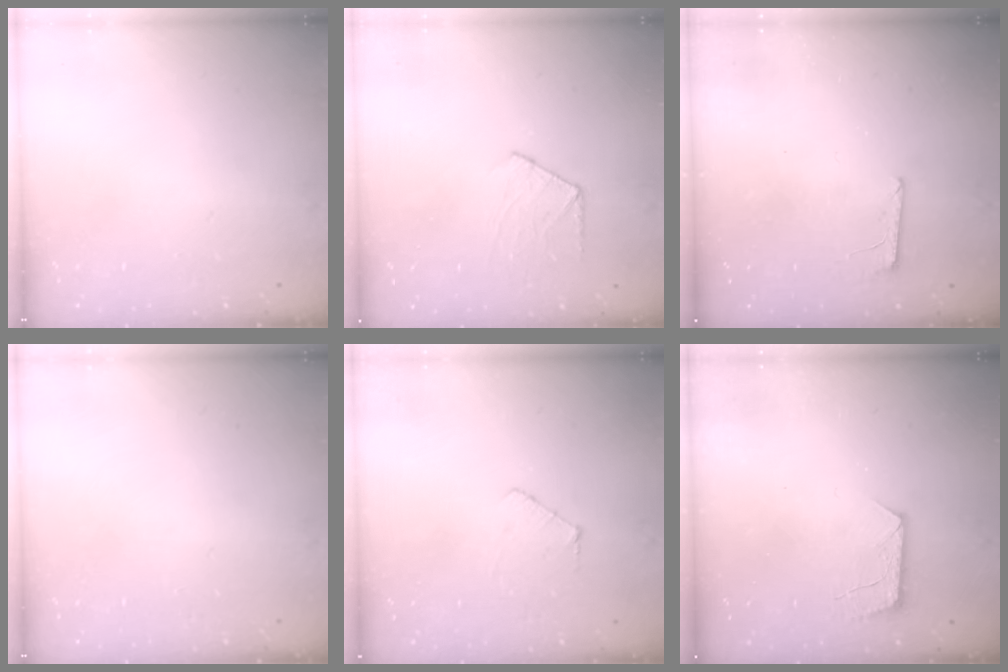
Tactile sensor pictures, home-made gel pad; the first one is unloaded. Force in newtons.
{"total": 5.2, "press": 5.2, "slide": 0.5}
{"total": 6.2, "press": 6.2, "slide": 0.5}
{"total": 0.0}
{"total": 4.4, "press": 4.4, "slide": 0.4}
{"total": 7.4, "press": 7.4, "slide": 0.6}